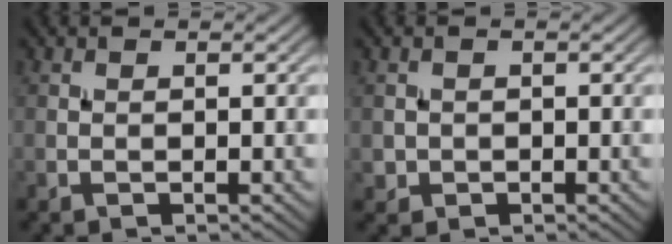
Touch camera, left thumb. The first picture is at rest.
{"total": 1.5, "force": [-0.3, 1.5, 0.0], "torque": [0.003, -0.008, -0.006]}